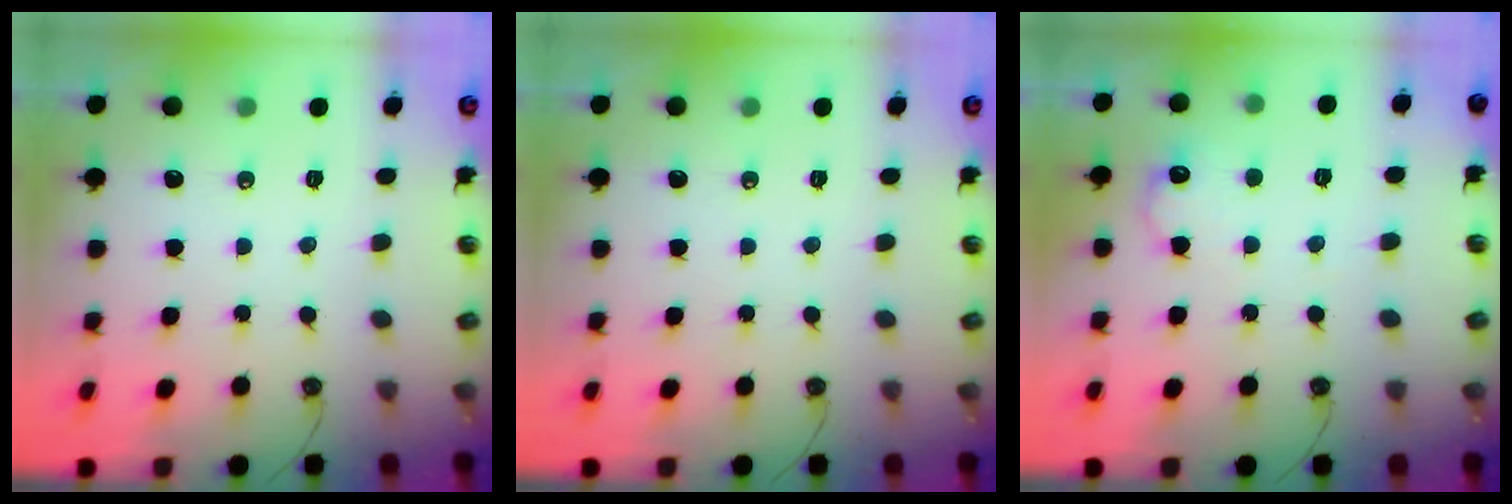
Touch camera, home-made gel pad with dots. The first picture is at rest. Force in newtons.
{"total": 0.0}
{"total": 8.8, "press": 8.8, "slide": 0.4}